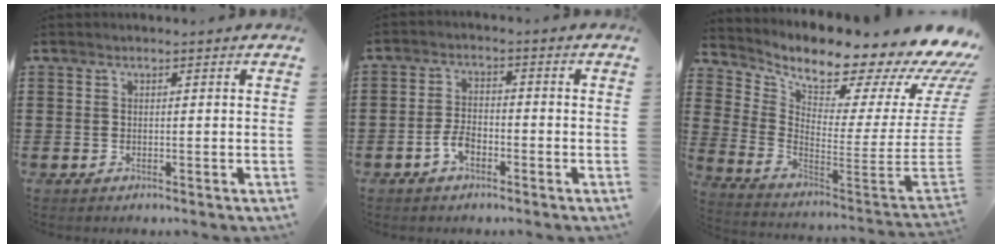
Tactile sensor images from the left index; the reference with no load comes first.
{"total": 3.6, "force": [-1.8, 1.7, 2.6], "torque": [-0.061, -0.001, -0.037]}
{"total": 10.7, "force": [8.6, 1.6, 6.3], "torque": [-0.122, -0.089, 0.131]}